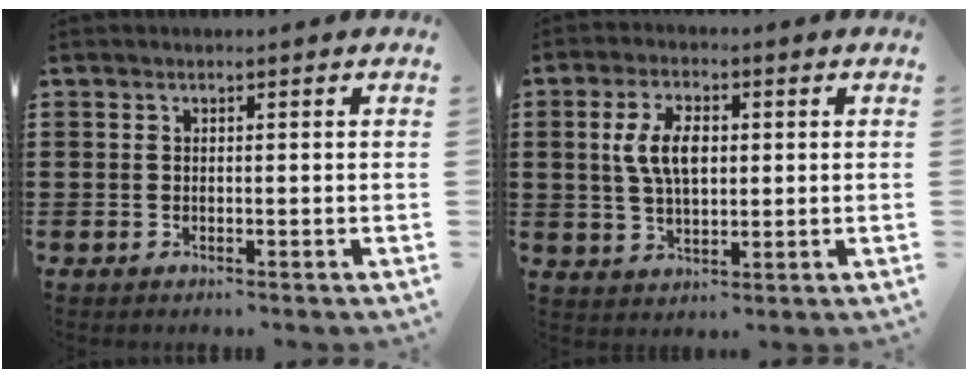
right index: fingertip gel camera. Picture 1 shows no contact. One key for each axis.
{"total": 6.8, "fx": 0.9, "fy": 3.5, "fz": 5.7, "tx": -0.133, "ty": 0.008, "tz": 0.010}